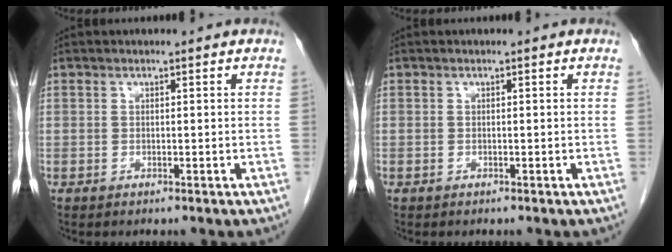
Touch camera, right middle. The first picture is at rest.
{"total": 0.0}